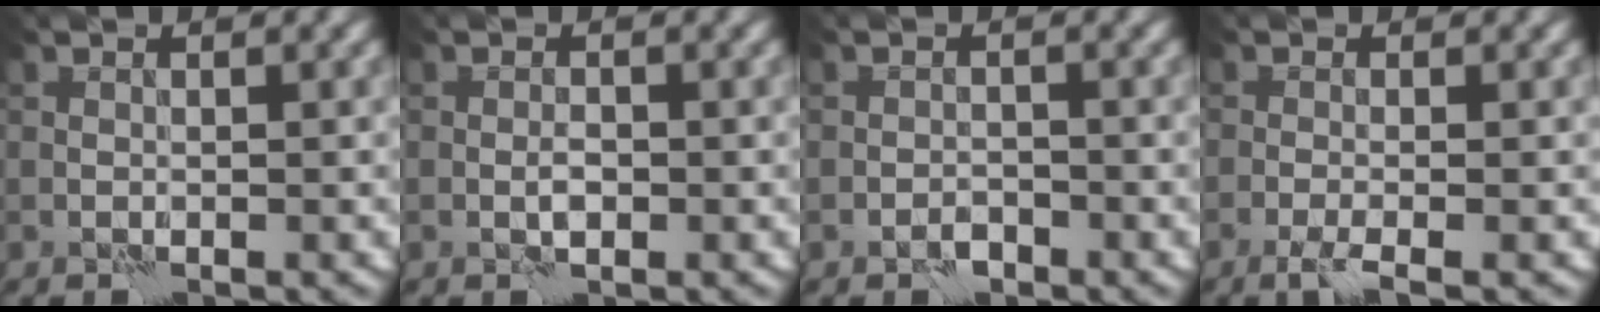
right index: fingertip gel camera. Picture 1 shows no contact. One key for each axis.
{"total": 1.1, "fx": -0.4, "fy": 0.3, "fz": 1.0, "tx": -0.020, "ty": 0.003, "tz": -0.009}
{"total": 1.2, "fx": -1.0, "fy": 0.5, "fz": 0.4, "tx": -0.005, "ty": 0.005, "tz": -0.021}
{"total": 2.1, "fx": -1.2, "fy": 0.1, "fz": 1.7, "tx": -0.039, "ty": -0.002, "tz": -0.030}